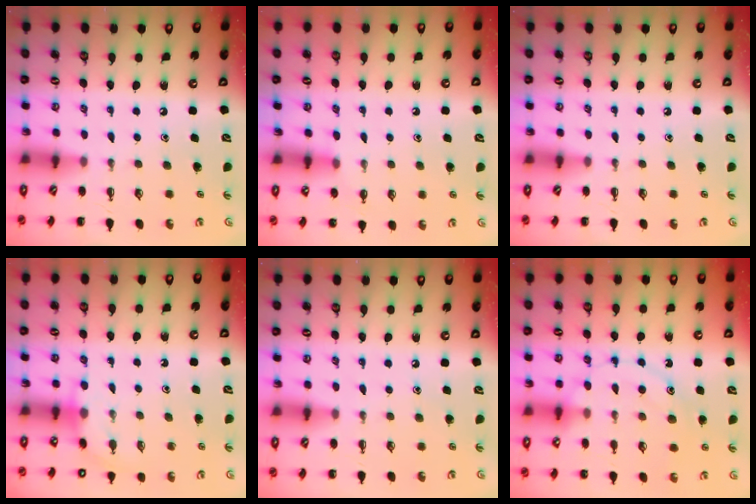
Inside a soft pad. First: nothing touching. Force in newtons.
{"total": 6.1, "press": 5.9, "slide": 1.5}
{"total": 0.0}
{"total": 4.8, "press": 4.6, "slide": 1.2}
{"total": 4.7, "press": 4.5, "slide": 1.6}
{"total": 11.6, "press": 11.6, "slide": 0.6}